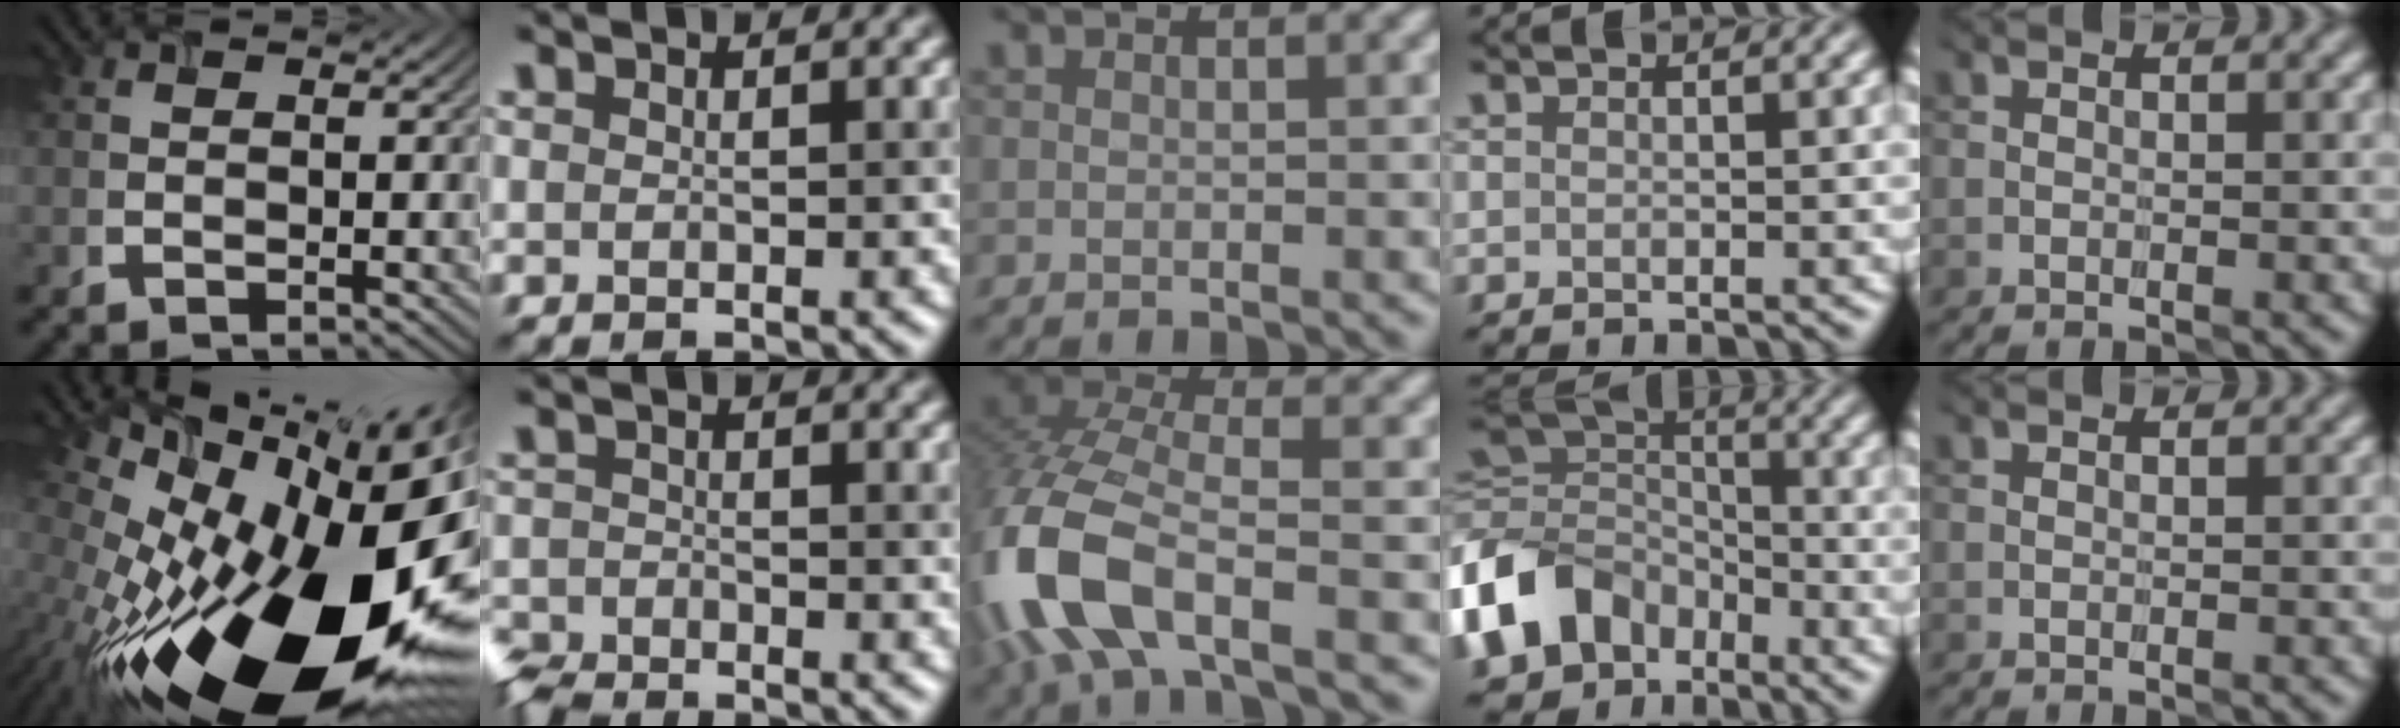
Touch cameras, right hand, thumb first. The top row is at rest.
{"thumb": {"total": 21.5, "force": [-3.7, 10.9, 18.1], "torque": [-0.309, -0.055, -0.058]}, "index": {"total": 3.2, "force": [-2.9, 0.9, 0.7], "torque": [-0.016, -0.006, -0.070]}, "middle": {"total": 10.1, "force": [-4.6, 4.8, 7.6], "torque": [-0.189, -0.006, -0.101]}, "ring": {"total": 9.5, "force": [-4.0, 7.3, 4.6], "torque": [-0.114, 0.002, -0.095]}}